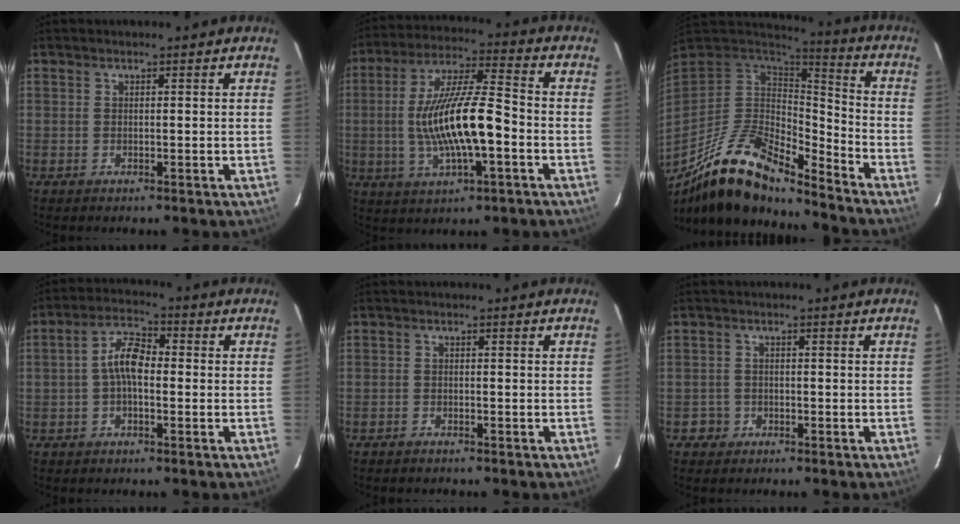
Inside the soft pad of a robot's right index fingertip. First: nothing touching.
{"total": 15.9, "force": [-3.0, 3.7, 15.2], "torque": [-0.292, 0.003, -0.052]}
{"total": 18.8, "force": [-14.2, 5.3, 11.1], "torque": [-0.210, -0.023, -0.264]}
{"total": 5.7, "force": [-0.7, 2.7, 5.0], "torque": [-0.099, 0.021, -0.016]}
{"total": 1.2, "force": [-1.1, 0.4, 0.1], "torque": [-0.013, 0.004, -0.021]}
{"total": 2.3, "force": [-1.1, 2.1, -0.1], "torque": [0.001, 0.015, -0.017]}